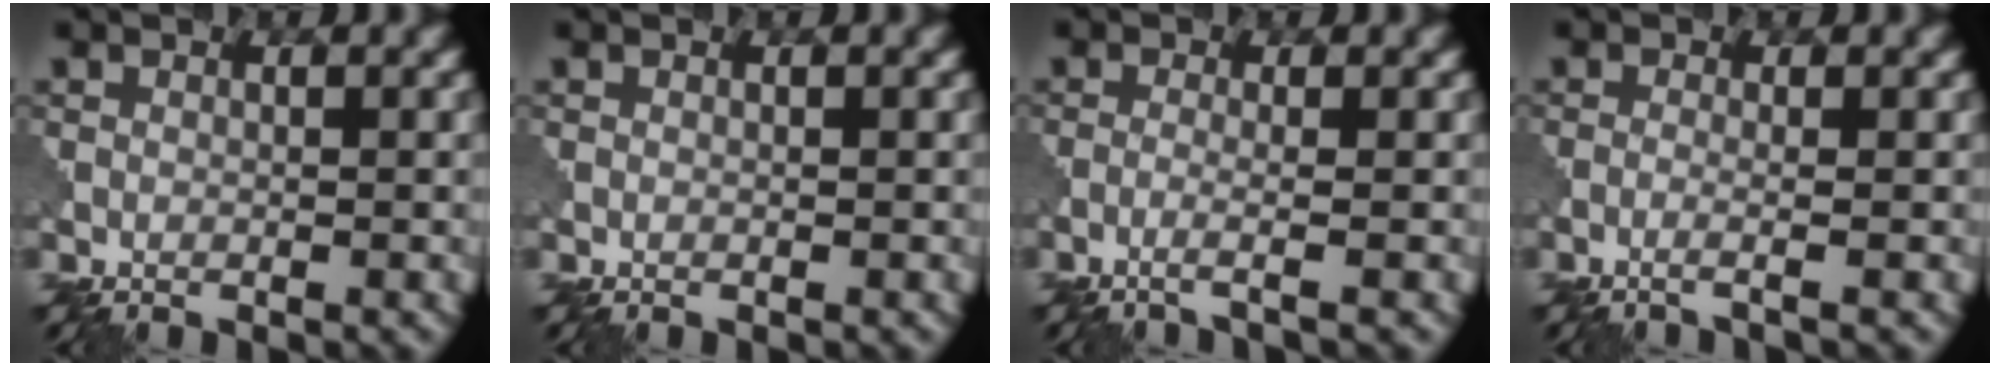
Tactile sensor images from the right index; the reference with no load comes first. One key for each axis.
{"total": 0.0}
{"total": 1.8, "fx": -0.9, "fy": 0.4, "fz": 1.5, "tx": -0.014, "ty": 0.003, "tz": -0.034}
{"total": 1.6, "fx": -0.6, "fy": 0.5, "fz": 1.4, "tx": -0.012, "ty": 0.000, "tz": -0.026}